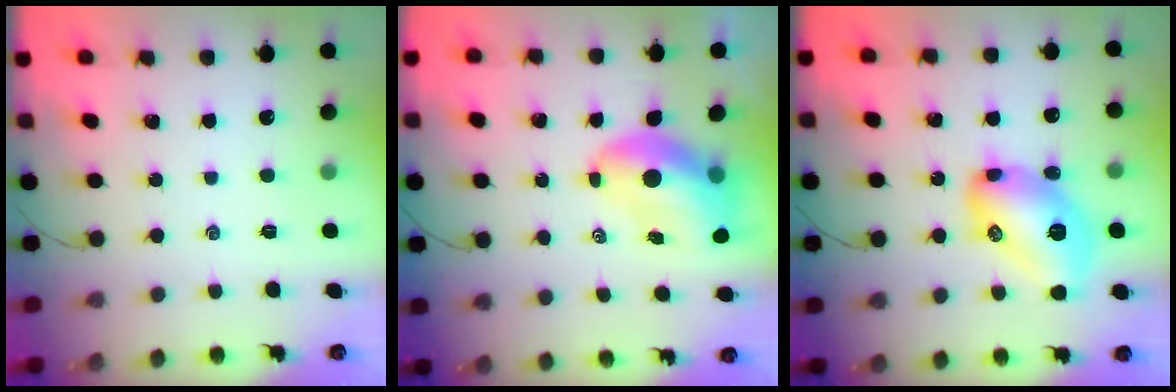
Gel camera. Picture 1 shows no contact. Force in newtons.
{"total": 8.8, "press": 8.5, "slide": 2.4}
{"total": 16.2, "press": 16.2, "slide": 0.6}